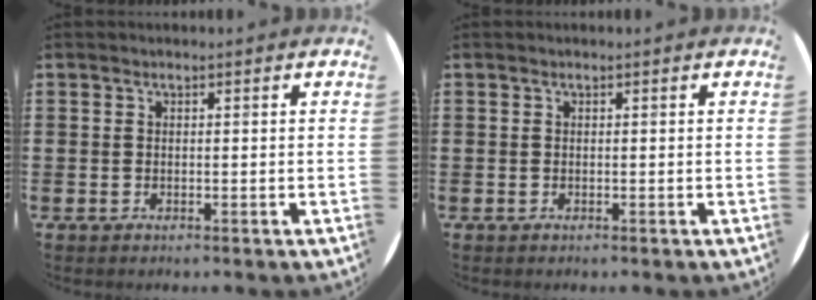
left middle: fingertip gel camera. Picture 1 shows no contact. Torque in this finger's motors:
{"motor_torque": [0.00, 0.00, 0.00, 0.00]}